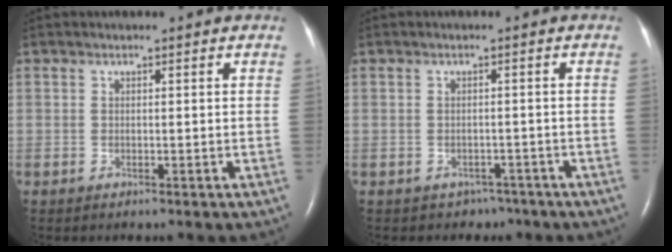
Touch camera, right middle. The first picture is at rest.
{"total": 3.1, "force": [-2.3, 2.1, -0.4], "torque": [0.002, 0.012, -0.029]}